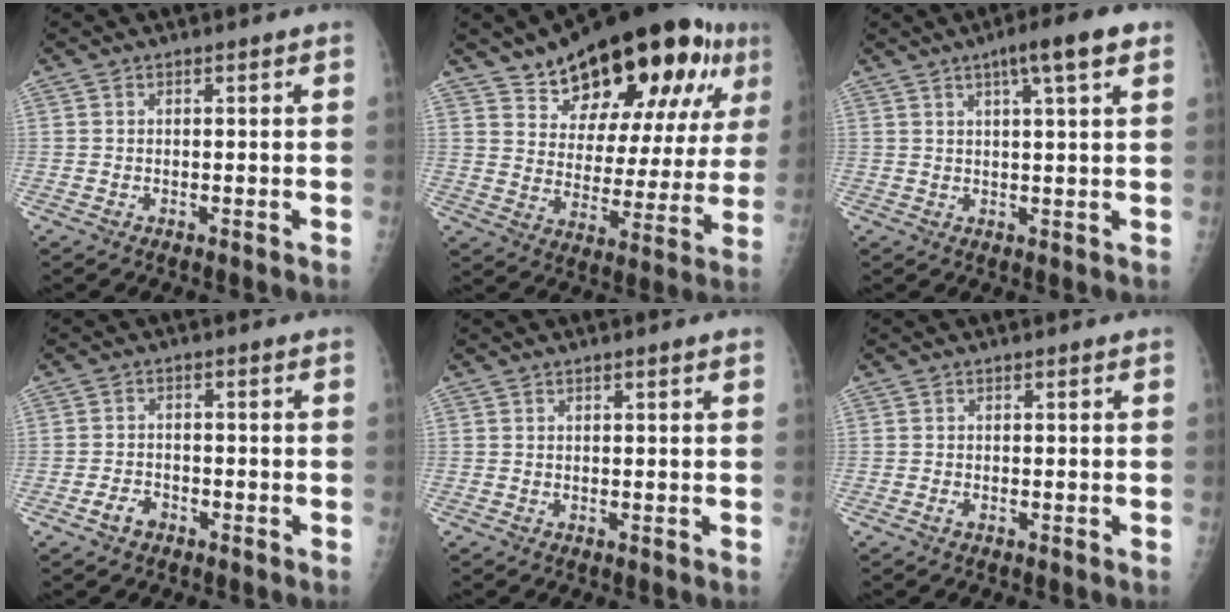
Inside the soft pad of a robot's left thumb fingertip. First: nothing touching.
{"total": 24.5, "force": [14.5, 10.5, 16.7], "torque": [-0.205, -0.041, 0.215]}
{"total": 8.1, "force": [4.3, 1.1, 6.8], "torque": [-0.100, -0.002, 0.061]}
{"total": 3.0, "force": [-1.8, 2.0, 1.3], "torque": [-0.019, 0.015, -0.030]}
{"total": 1.6, "force": [1.0, 0.1, 1.3], "torque": [-0.021, -0.003, 0.013]}
{"total": 0.7, "force": [-0.3, 0.4, 0.5], "torque": [-0.011, 0.001, -0.006]}